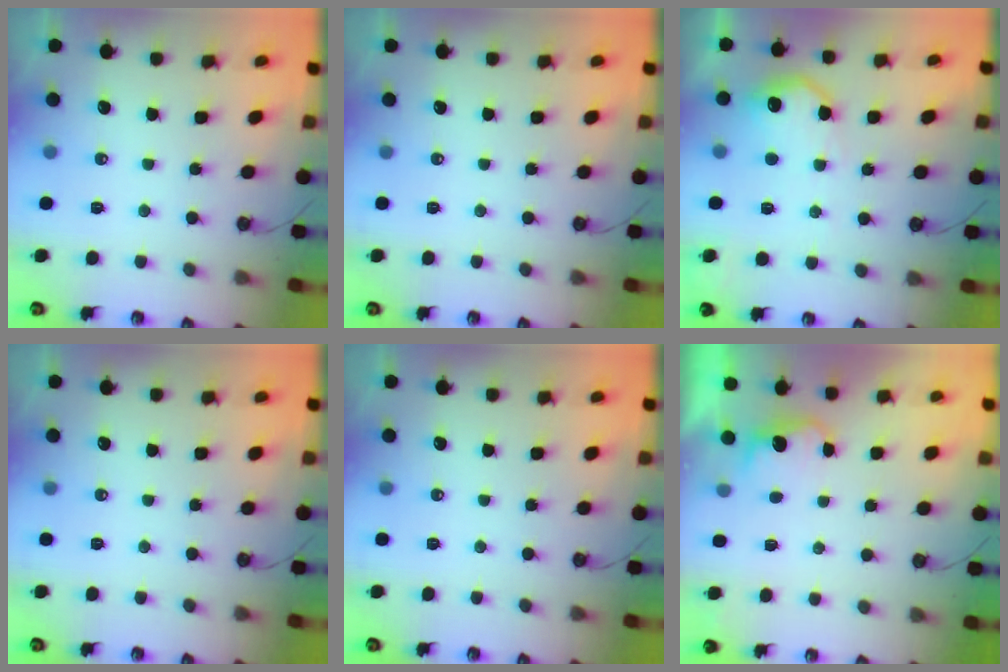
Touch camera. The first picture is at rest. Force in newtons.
{"total": 0.0}
{"total": 12.9, "press": 12.8, "slide": 0.8}
{"total": 0.0}
{"total": 0.0}
{"total": 2.7, "press": 2.6, "slide": 0.8}